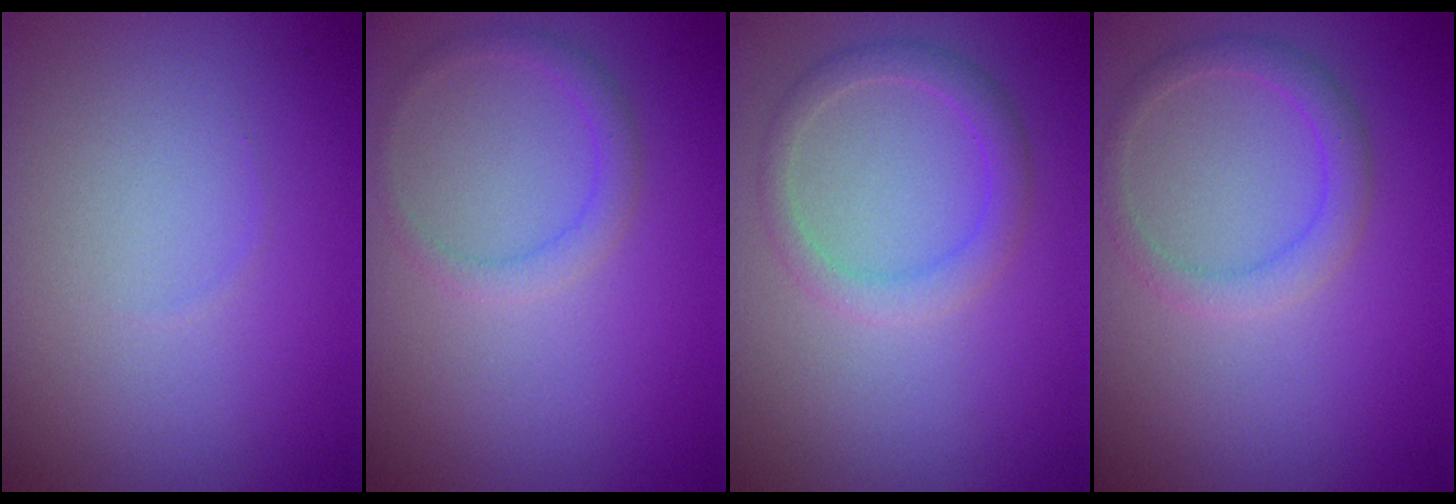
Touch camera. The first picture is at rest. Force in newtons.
{"total": 1.7, "press": 1.7, "slide": 0.1}
{"total": 2.4, "press": 2.4, "slide": 0.1}
{"total": 2.2, "press": 2.2, "slide": 0.1}